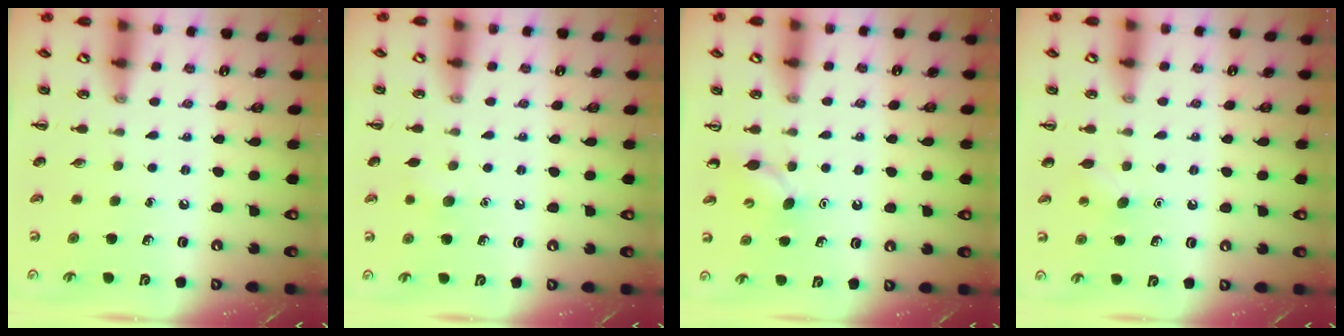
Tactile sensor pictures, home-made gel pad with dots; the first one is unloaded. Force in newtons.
{"total": 4.7, "press": 4.5, "slide": 1.2}
{"total": 4.0, "press": 3.8, "slide": 1.1}
{"total": 4.0, "press": 3.8, "slide": 1.1}